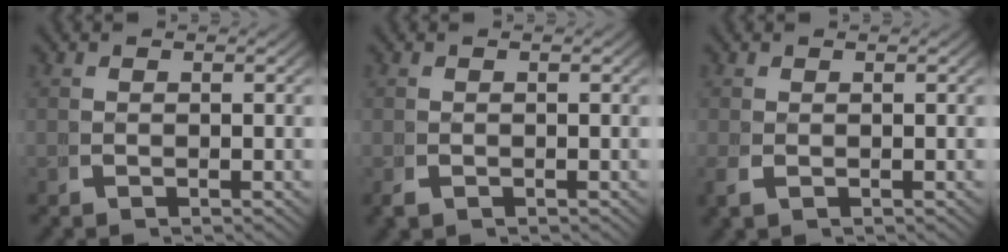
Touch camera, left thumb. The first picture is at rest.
{"total": 0.9, "force": [-0.5, 0.6, 0.3], "torque": [-0.007, -0.006, -0.006]}
{"total": 0.7, "force": [-0.1, 0.3, 0.6], "torque": [-0.018, -0.003, 0.003]}